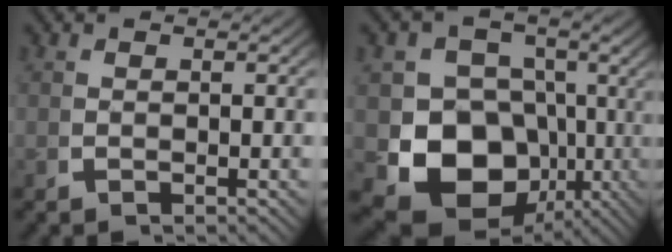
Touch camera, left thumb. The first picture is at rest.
{"total": 15.4, "force": [-2.0, 12.3, 9.0], "torque": [-0.174, -0.064, -0.016]}